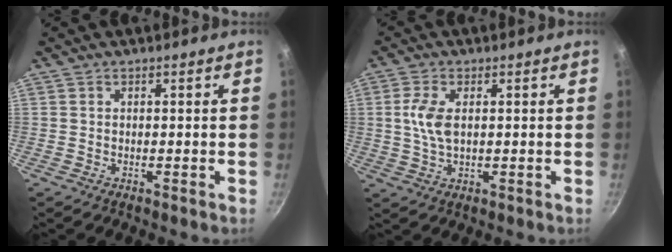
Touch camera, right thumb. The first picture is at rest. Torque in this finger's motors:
{"motor_torque": [-0.46, 0.22, 0.31, 0.23, -0.01]}